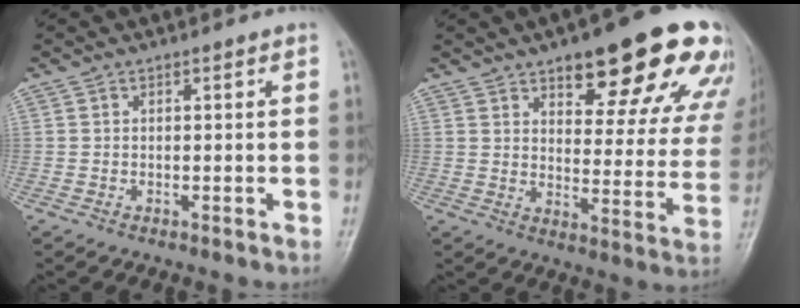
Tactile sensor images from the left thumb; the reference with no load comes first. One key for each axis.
{"total": 22.3, "fx": 14.0, "fy": 7.7, "fz": 15.6, "tx": -0.150, "ty": -0.052, "tz": 0.180}